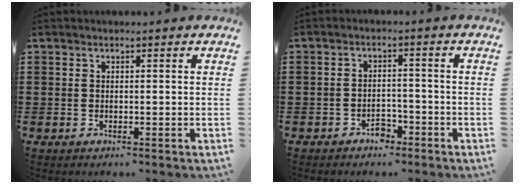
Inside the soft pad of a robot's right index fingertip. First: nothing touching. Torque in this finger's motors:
{"motor_torque": [2.14, 0.00, 0.02, 0.00]}